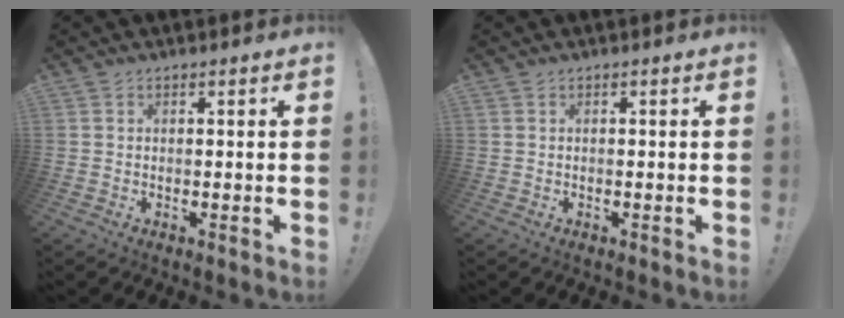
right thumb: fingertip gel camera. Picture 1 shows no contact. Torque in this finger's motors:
{"motor_torque": [0.00, 0.11, 0.18, 0.00, 0.00]}